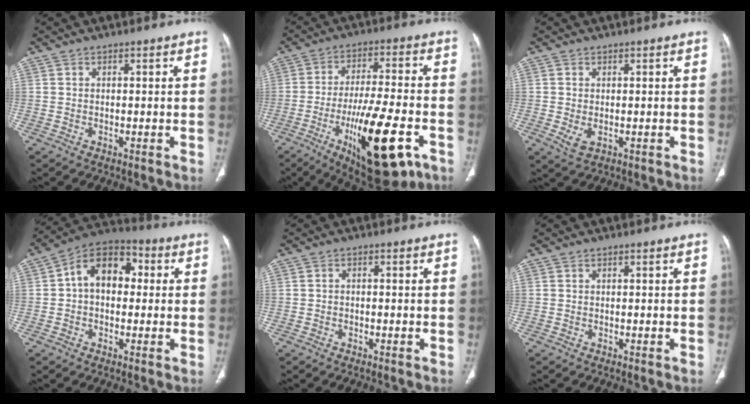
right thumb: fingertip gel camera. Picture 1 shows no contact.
{"total": 21.2, "force": [-8.7, 6.9, 18.0], "torque": [-0.282, 0.022, -0.126]}
{"total": 2.7, "force": [-0.5, 1.7, 2.1], "torque": [-0.045, -0.005, -0.001]}
{"total": 12.2, "force": [1.7, 8.2, 9.0], "torque": [-0.117, 0.033, 0.014]}
{"total": 0.6, "force": [-0.3, 0.4, 0.4], "torque": [-0.004, 0.002, -0.008]}
{"total": 0.0}